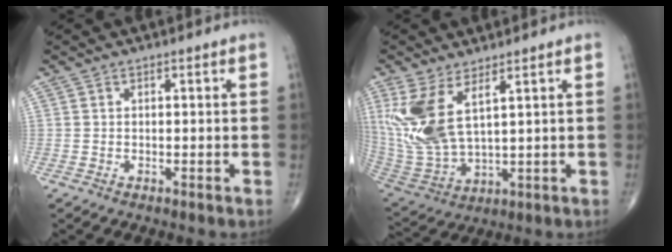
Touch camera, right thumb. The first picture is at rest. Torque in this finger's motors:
{"motor_torque": [0.21, 0.47, 1.28, 0.66, 0.46]}